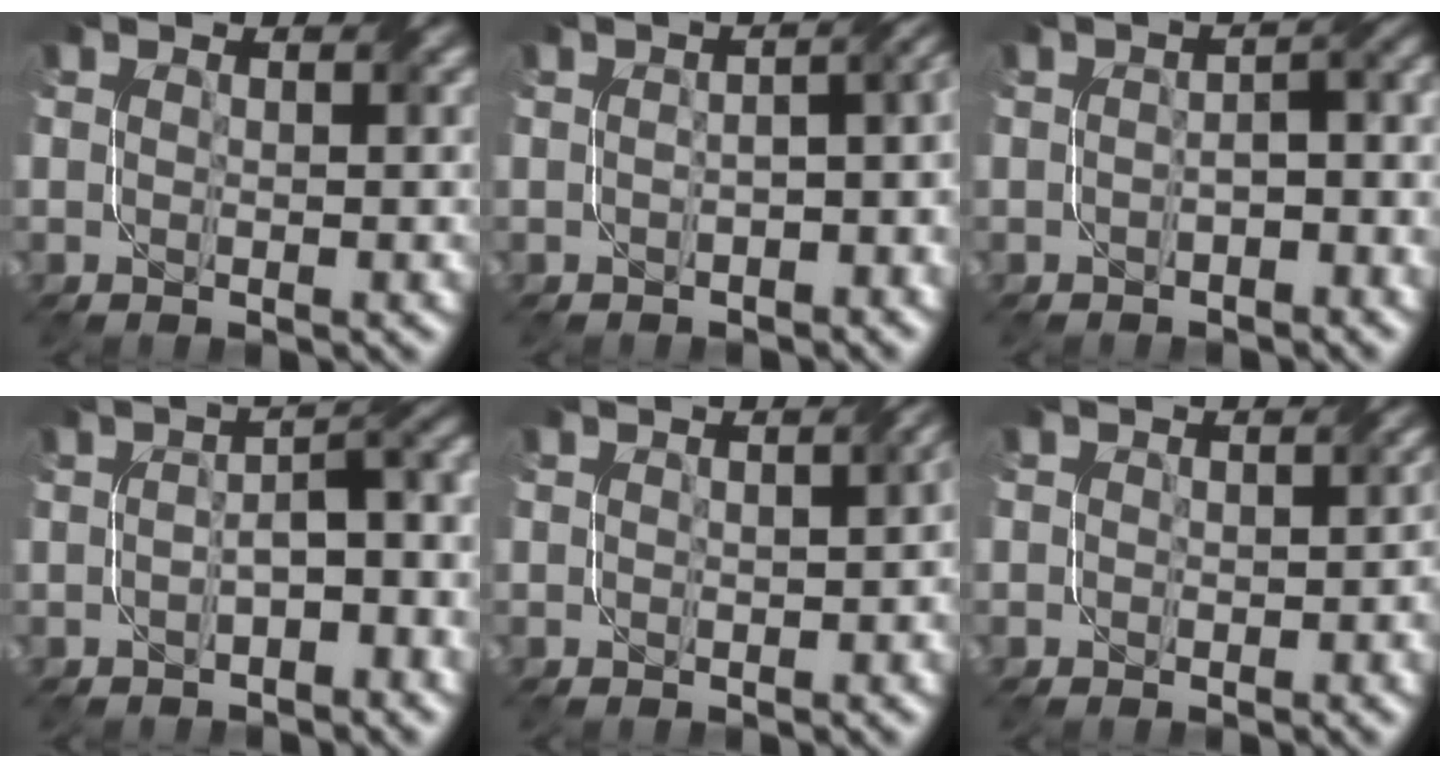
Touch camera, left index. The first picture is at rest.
{"total": 6.2, "force": [-0.8, 3.1, 5.3], "torque": [-0.034, 0.006, -0.017]}
{"total": 3.9, "force": [-1.2, 1.5, 3.4], "torque": [-0.043, 0.008, -0.018]}
{"total": 5.1, "force": [-1.3, 2.0, 4.5], "torque": [-0.060, 0.012, -0.023]}
{"total": 2.9, "force": [0.0, 1.6, 2.4], "torque": [-0.013, 0.002, 0.005]}
{"total": 2.6, "force": [-0.1, 2.0, 1.7], "torque": [-0.007, -0.002, -0.006]}